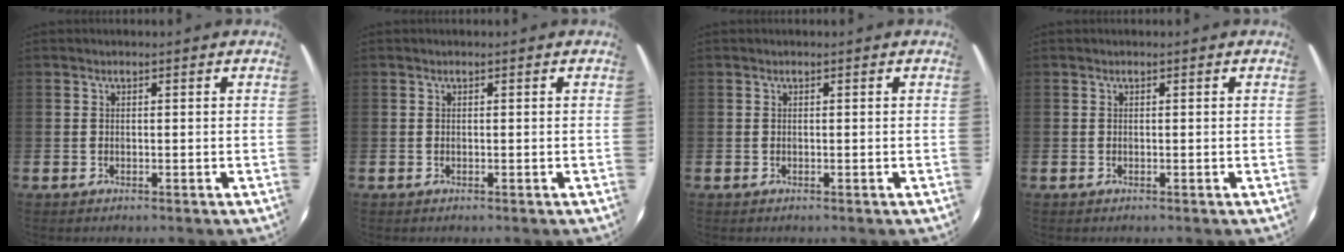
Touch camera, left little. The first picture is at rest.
{"total": 0.0}
{"total": 0.0}
{"total": 0.0}